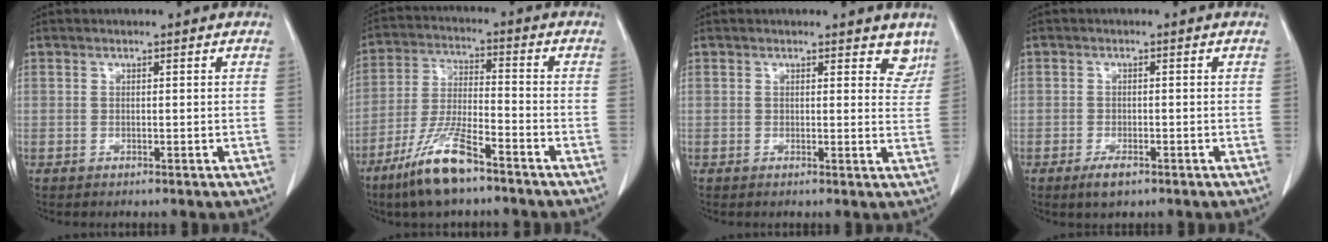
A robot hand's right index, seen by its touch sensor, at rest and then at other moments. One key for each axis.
{"total": 11.1, "fx": -7.6, "fy": 1.9, "fz": 8.0, "tx": -0.166, "ty": -0.024, "tz": -0.145}
{"total": 4.2, "fx": 3.5, "fy": 2.1, "fz": 1.1, "tx": 0.014, "ty": -0.015, "tz": 0.023}
{"total": 2.6, "fx": -1.6, "fy": 1.2, "fz": 1.6, "tx": -0.031, "ty": -0.001, "tz": -0.023}